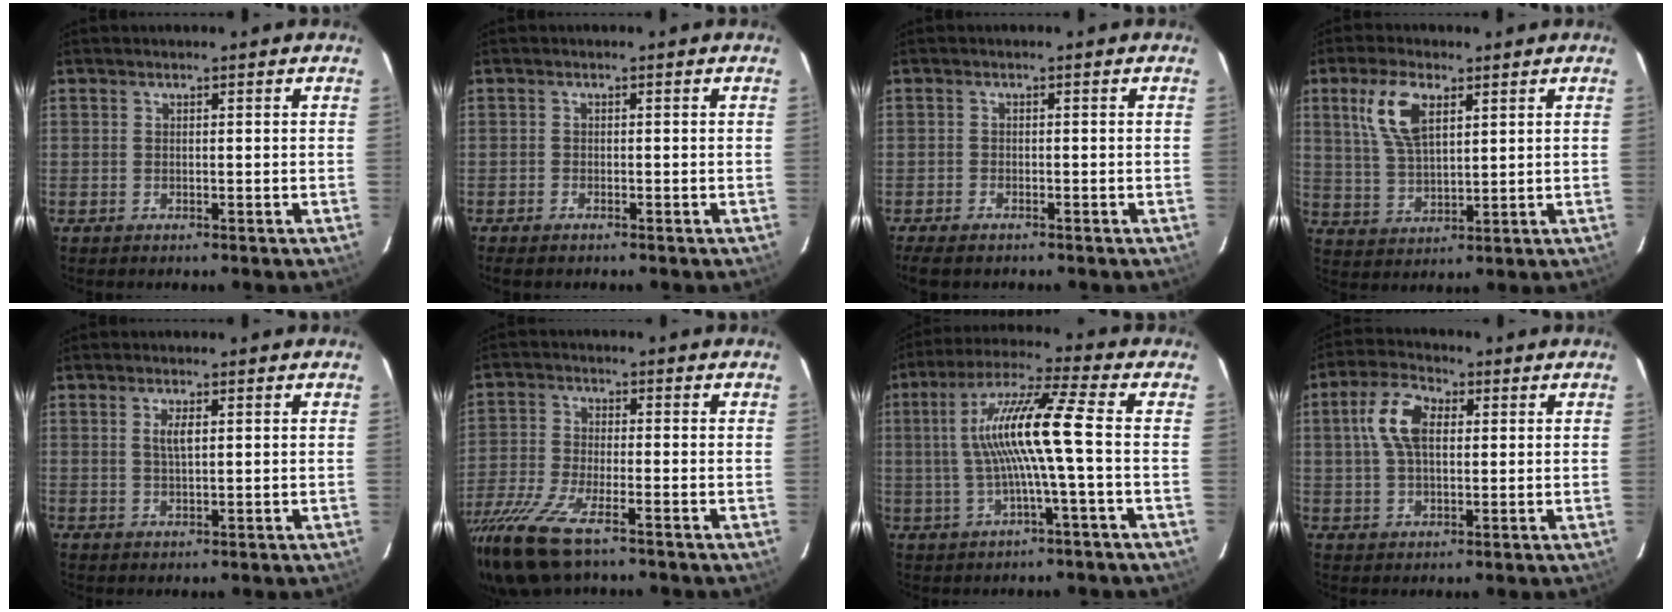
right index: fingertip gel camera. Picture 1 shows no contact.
{"total": 1.5, "force": [-1.3, 0.5, 0.6], "torque": [-0.018, -0.003, -0.026]}
{"total": 4.0, "force": [-3.2, 1.4, 1.9], "torque": [-0.053, -0.013, -0.059]}
{"total": 9.4, "force": [4.2, 4.3, 7.3], "torque": [-0.148, 0.014, 0.089]}
{"total": 2.5, "force": [0.6, 0.7, 2.3], "torque": [-0.044, 0.001, 0.011]}
{"total": 14.1, "force": [-10.1, 3.6, 9.2], "torque": [-0.214, -0.047, -0.199]}
{"total": 11.9, "force": [-0.5, -0.6, 11.9], "torque": [-0.226, 0.013, -0.005]}
{"total": 8.7, "force": [2.0, 4.9, 7.0], "torque": [-0.139, 0.023, 0.037]}